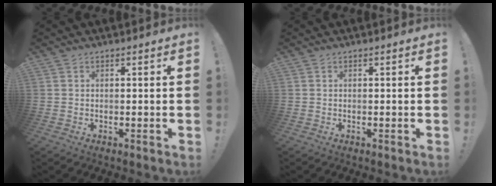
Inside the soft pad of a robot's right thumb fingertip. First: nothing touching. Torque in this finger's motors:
{"motor_torque": [0.01, -0.01, 0.00, 0.05, 0.00]}